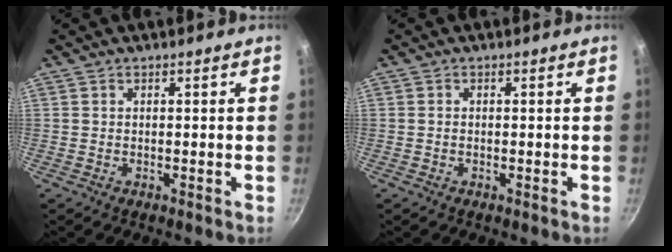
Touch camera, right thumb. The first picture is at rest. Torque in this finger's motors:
{"motor_torque": [-0.03, -0.08, -0.05, -0.09, 0.03]}